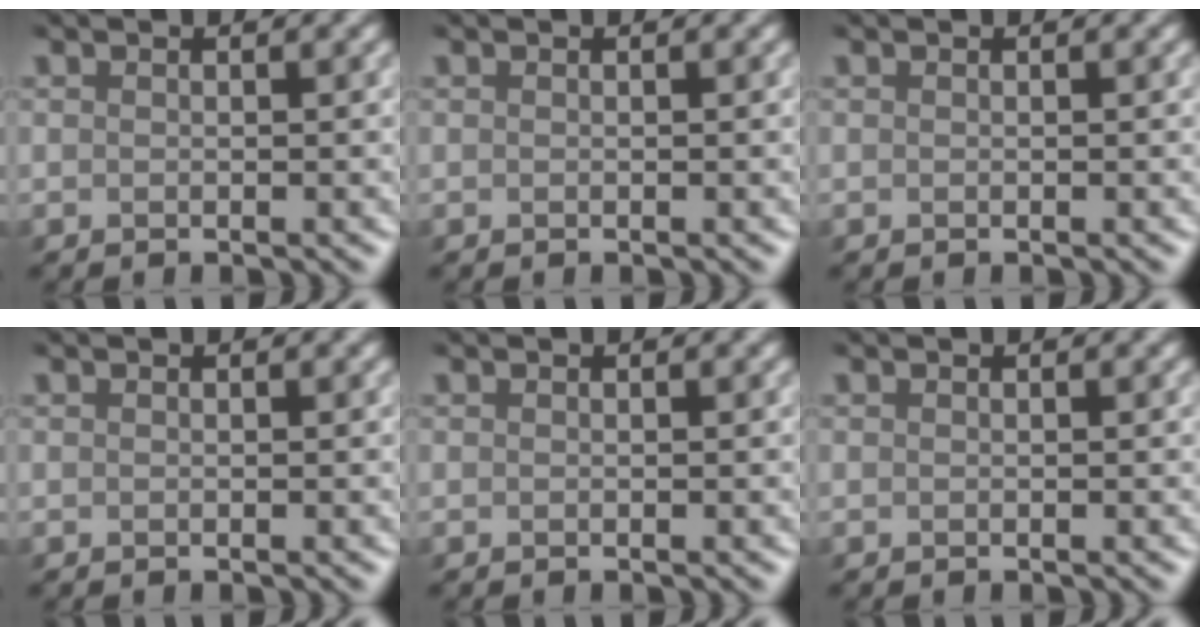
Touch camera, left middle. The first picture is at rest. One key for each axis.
{"total": 0.0}
{"total": 0.0}
{"total": 0.0}
{"total": 0.0}
{"total": 0.0}